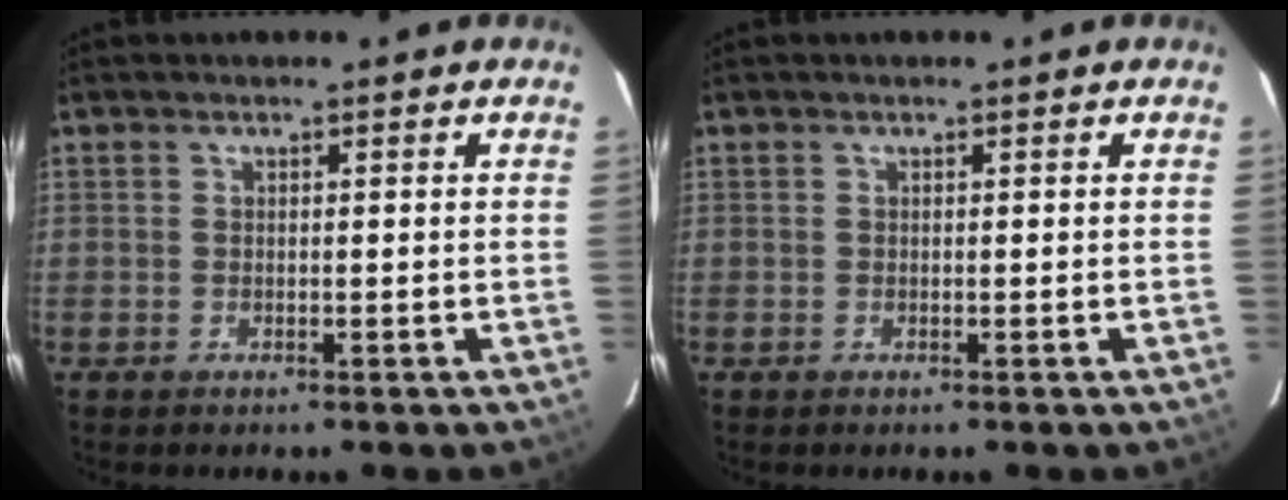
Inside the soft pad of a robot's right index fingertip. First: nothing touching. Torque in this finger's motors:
{"motor_torque": [0.00, 0.00, 0.02, 0.01]}